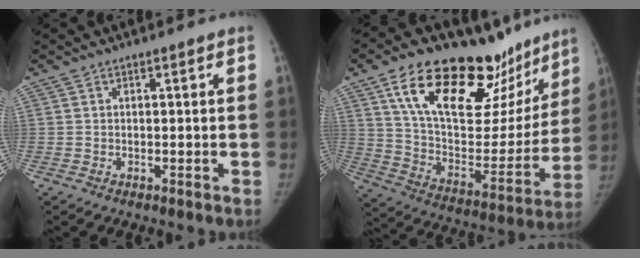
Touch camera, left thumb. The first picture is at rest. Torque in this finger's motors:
{"motor_torque": [2.51, 2.32, 1.23, -1.54, 0.47]}